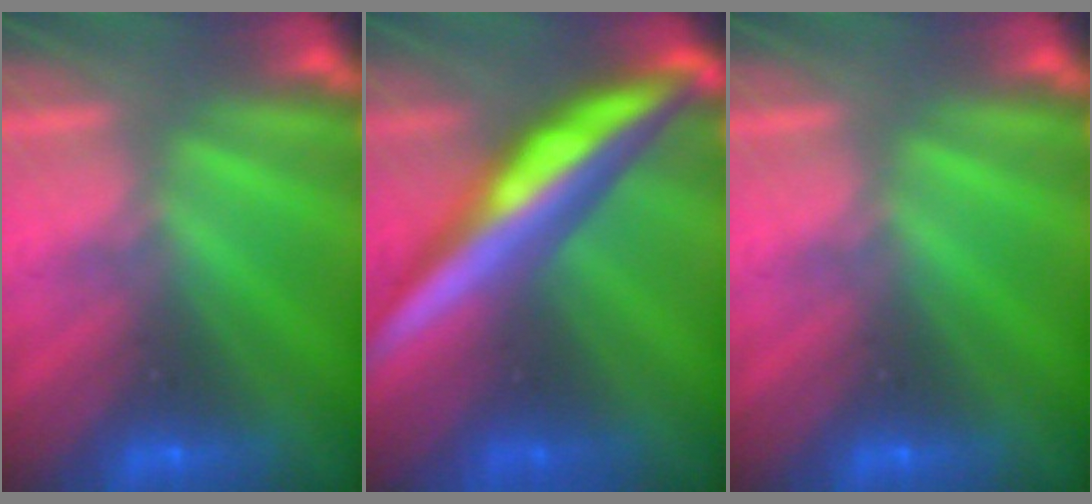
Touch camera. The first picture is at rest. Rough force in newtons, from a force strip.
{"total": 6.3}
{"total": 0.0}